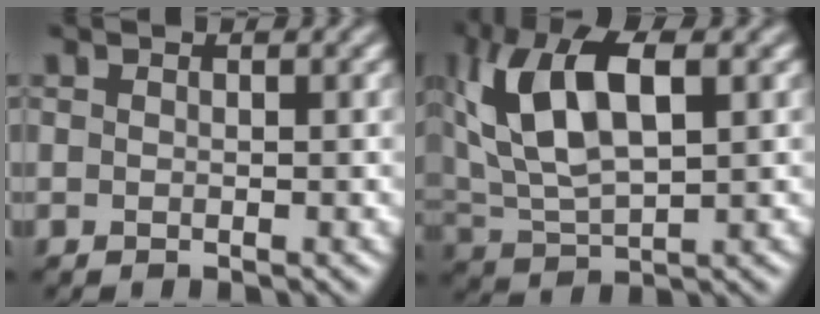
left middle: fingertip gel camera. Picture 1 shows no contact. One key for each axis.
{"total": 9.4, "fx": 2.9, "fy": 4.3, "fz": 7.8, "tx": -0.163, "ty": 0.020, "tz": 0.049}